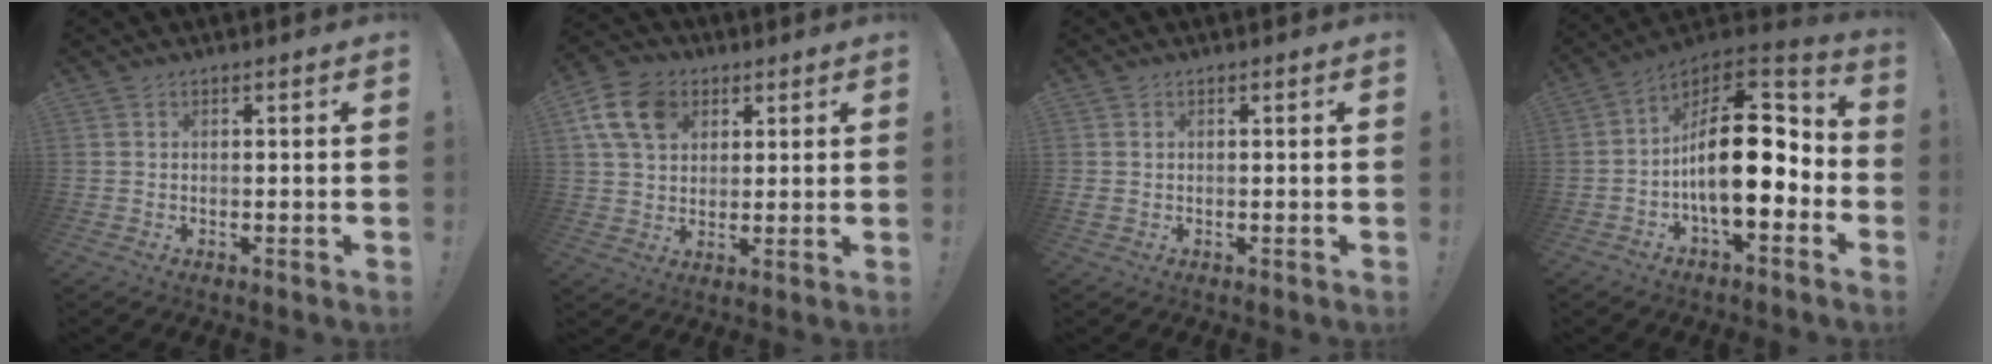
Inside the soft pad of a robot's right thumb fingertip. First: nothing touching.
{"total": 13.2, "force": [5.4, 9.8, 7.0], "torque": [-0.119, -0.015, 0.107]}
{"total": 0.7, "force": [0.2, 0.5, 0.4], "torque": [-0.010, 0.003, 0.004]}
{"total": 21.8, "force": [-1.1, 11.0, 18.8], "torque": [-0.307, 0.012, -0.014]}